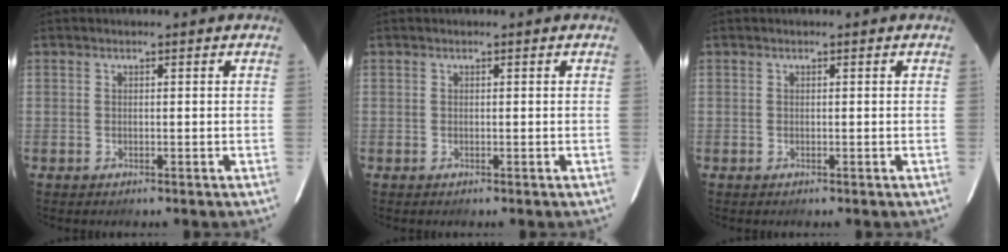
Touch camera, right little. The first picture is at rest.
{"total": 0.0}
{"total": 0.0}